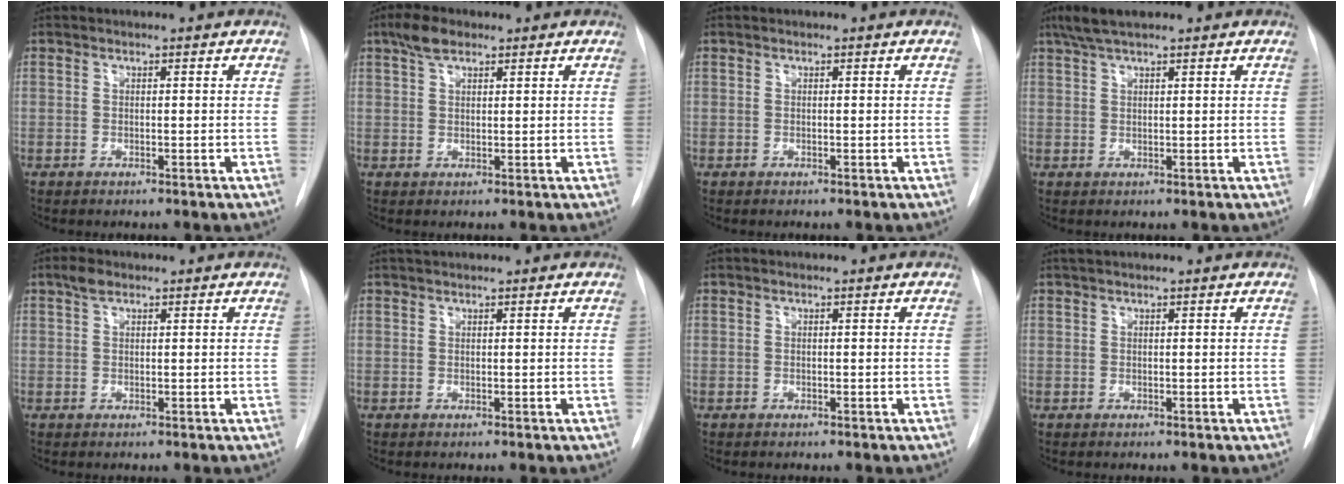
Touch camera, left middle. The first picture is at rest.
{"total": 3.5, "force": [2.3, 1.5, 2.1], "torque": [-0.047, 0.011, 0.044]}
{"total": 0.0}
{"total": 4.4, "force": [3.4, 0.6, 2.7], "torque": [-0.058, 0.017, 0.065]}
{"total": 1.7, "force": [1.1, 0.8, 0.9], "torque": [-0.021, 0.009, 0.020]}
{"total": 2.0, "force": [1.9, 0.3, 0.6], "torque": [-0.009, 0.022, 0.032]}
{"total": 0.0}
{"total": 1.5, "force": [1.3, 0.1, 0.8], "torque": [-0.014, 0.017, 0.023]}